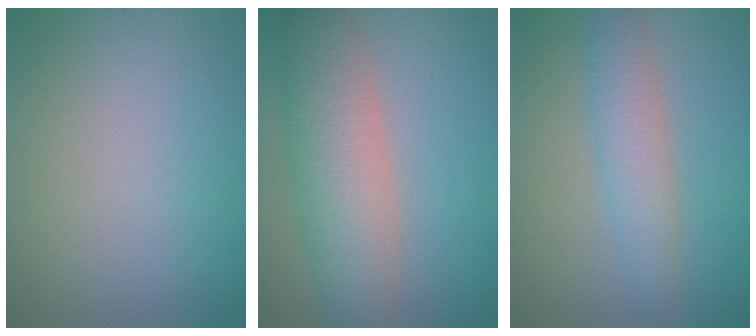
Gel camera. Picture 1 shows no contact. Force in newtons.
{"total": 5.9, "press": 5.9, "slide": 0.5}
{"total": 3.4, "press": 3.4, "slide": 0.1}